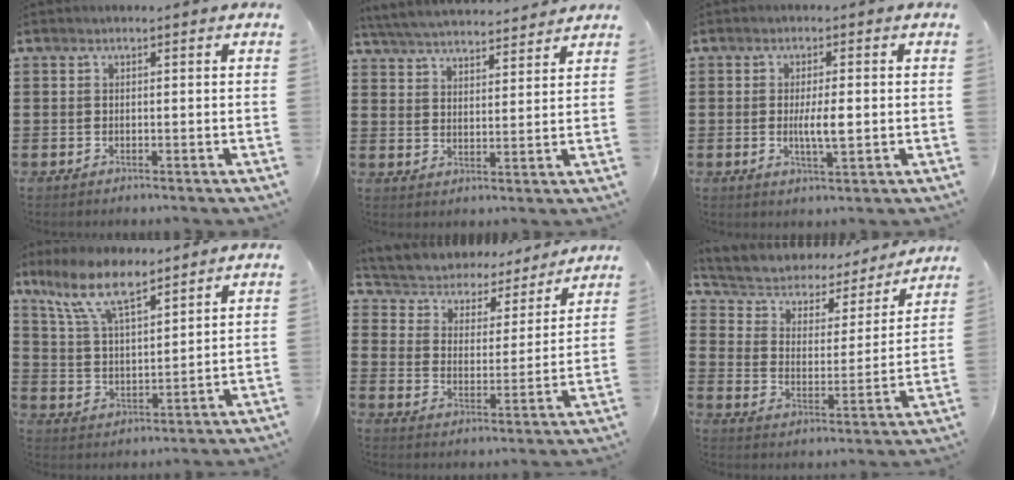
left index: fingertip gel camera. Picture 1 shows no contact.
{"total": 4.8, "force": [4.7, 0.3, 0.9], "torque": [-0.037, -0.025, 0.082]}
{"total": 4.3, "force": [-0.1, 0.9, 4.2], "torque": [-0.081, -0.004, -0.005]}
{"total": 9.7, "force": [7.5, 2.6, 5.5], "torque": [-0.129, -0.018, 0.138]}
{"total": 3.9, "force": [3.8, 1.1, -0.1], "torque": [-0.026, -0.033, 0.057]}
{"total": 3.9, "force": [3.0, 2.4, 0.8], "torque": [-0.040, -0.024, 0.042]}